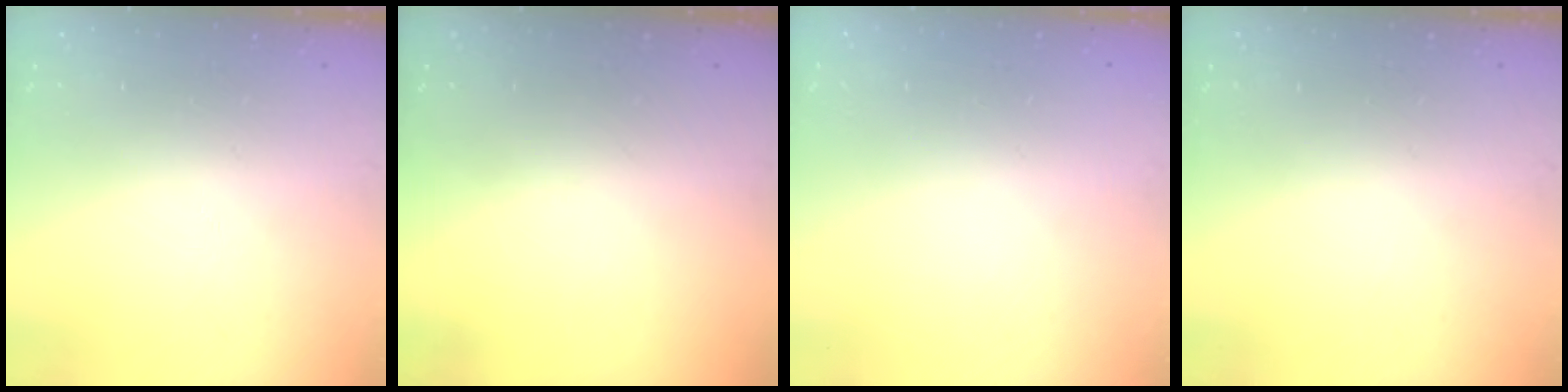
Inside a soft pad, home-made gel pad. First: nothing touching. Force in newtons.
{"total": 0.0}
{"total": 0.0}
{"total": 0.0}